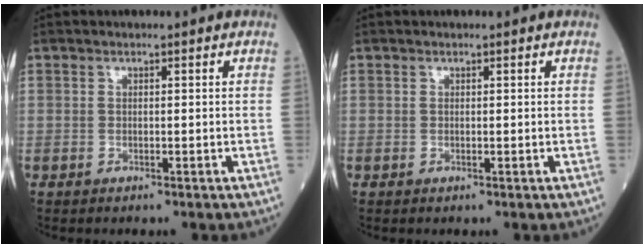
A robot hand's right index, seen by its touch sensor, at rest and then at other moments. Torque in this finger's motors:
{"motor_torque": [0.00, 0.00, 0.00, 0.00]}